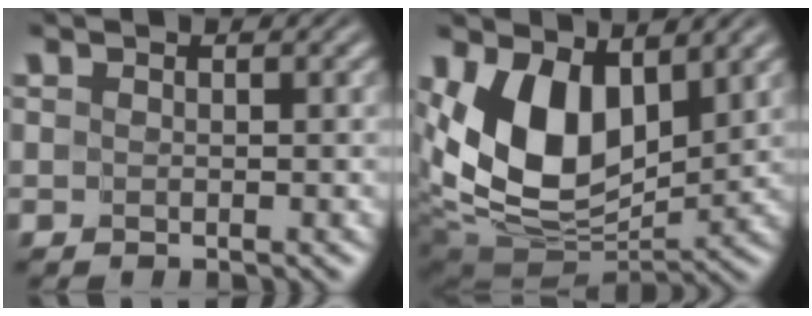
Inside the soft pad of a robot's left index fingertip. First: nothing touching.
{"total": 10.0, "force": [3.1, 5.8, 7.5], "torque": [-0.141, -0.018, 0.055]}